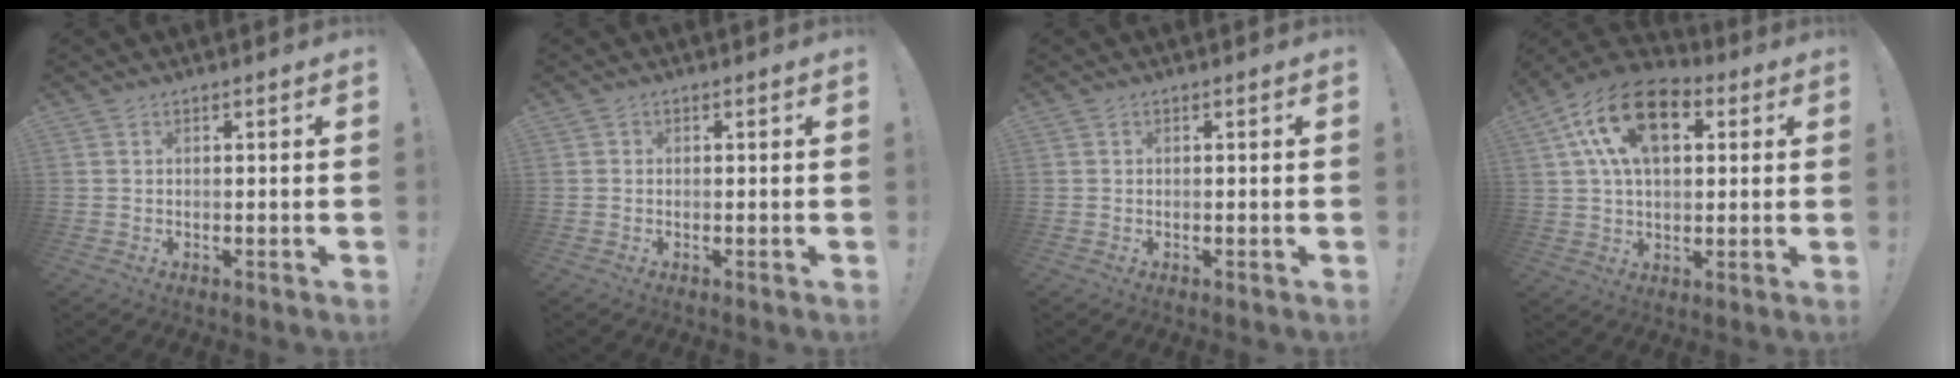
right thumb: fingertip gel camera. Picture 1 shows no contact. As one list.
[{"total": 0.6, "force": [-0.2, 0.6, 0.1], "torque": [-0.001, 0.003, -0.004]}, {"total": 0.0}, {"total": 18.5, "force": [7.1, 10.9, 13.2], "torque": [-0.229, -0.016, 0.124]}]